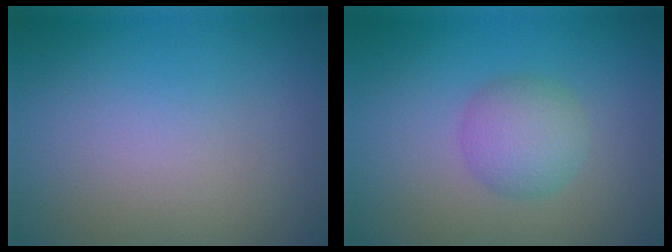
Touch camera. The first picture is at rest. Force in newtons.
{"total": 2.9, "press": 2.9, "slide": 0.1}